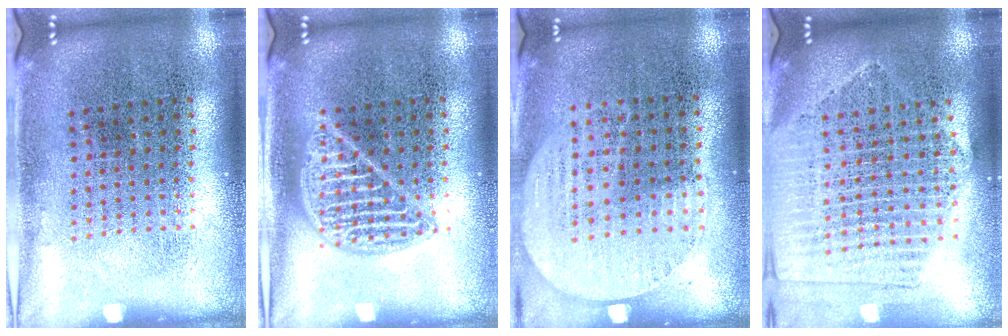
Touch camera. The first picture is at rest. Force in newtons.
{"total": 2.3, "press": 2.3, "slide": 0.2}
{"total": 0.7, "press": 0.4, "slide": 0.5}
{"total": 2.1, "press": 1.9, "slide": 0.8}